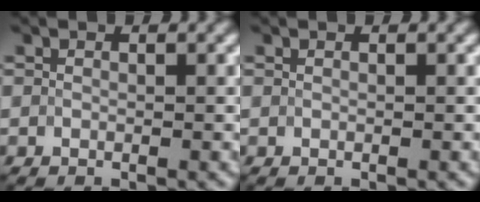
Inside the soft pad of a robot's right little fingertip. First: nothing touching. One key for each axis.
{"total": 0.0}